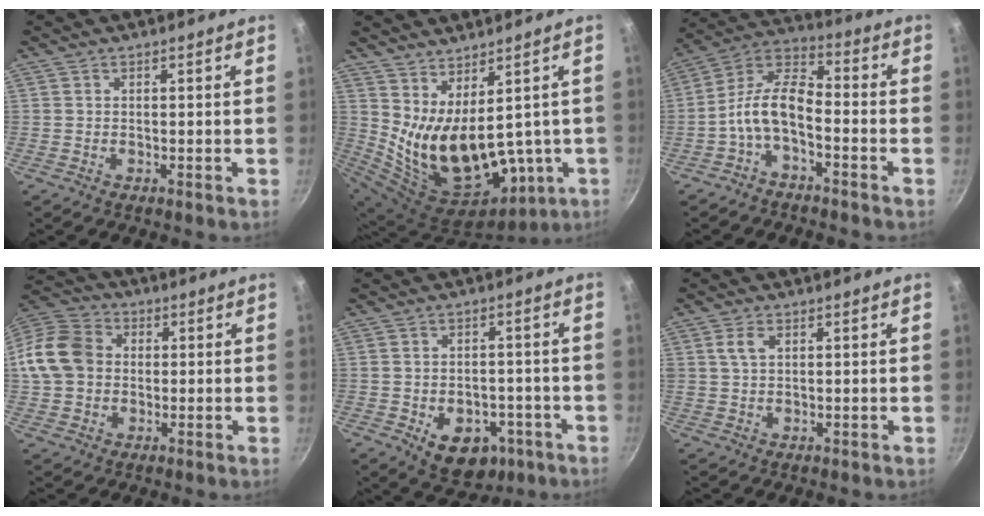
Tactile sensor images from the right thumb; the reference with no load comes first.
{"total": 18.4, "force": [1.2, 10.4, 15.2], "torque": [-0.247, -0.052, 0.063]}
{"total": 9.8, "force": [-3.8, 4.7, 7.7], "torque": [-0.154, 0.052, -0.087]}
{"total": 12.8, "force": [0.4, 10.7, 7.0], "torque": [-0.109, 0.025, -0.008]}
{"total": 11.0, "force": [-4.3, 7.7, 6.7], "torque": [-0.057, 0.017, -0.045]}
{"total": 3.2, "force": [1.1, 2.0, 2.2], "torque": [-0.034, 0.002, 0.020]}